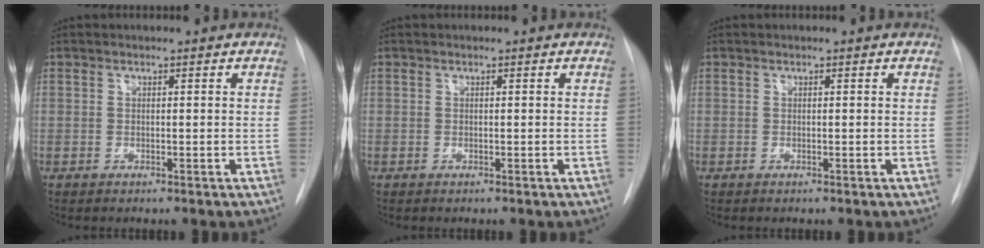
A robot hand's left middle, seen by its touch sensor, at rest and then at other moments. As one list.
[{"total": 0.0}, {"total": 0.0}]